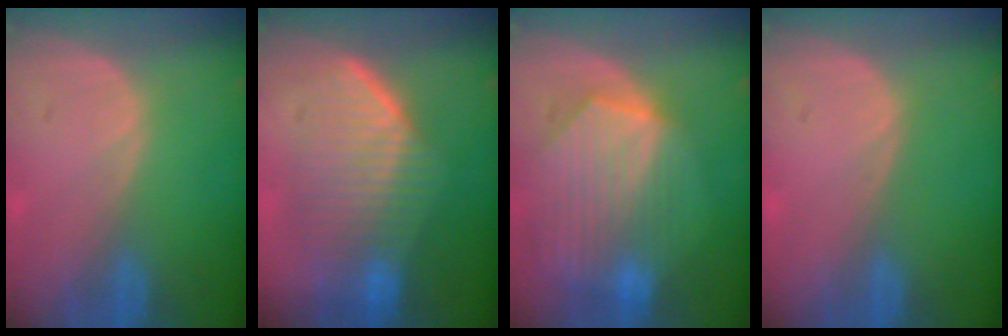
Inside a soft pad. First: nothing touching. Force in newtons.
{"total": 8.3, "press": 8.2, "slide": 1.4}
{"total": 10.2, "press": 9.0, "slide": 4.9}
{"total": 0.0}